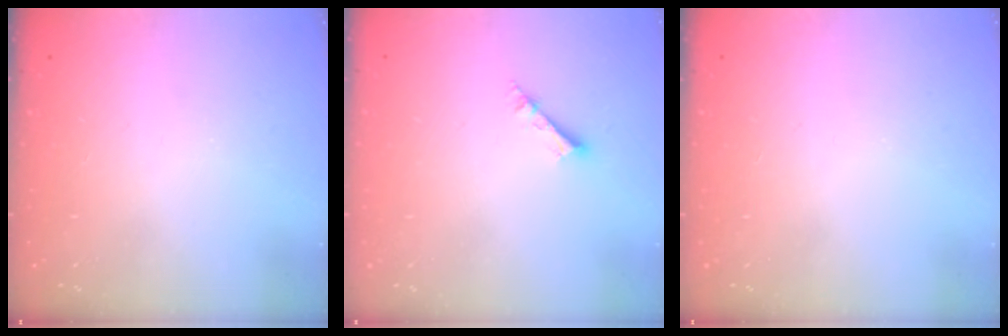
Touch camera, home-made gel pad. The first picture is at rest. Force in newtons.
{"total": 2.5, "press": 2.5, "slide": 0.1}
{"total": 0.0}